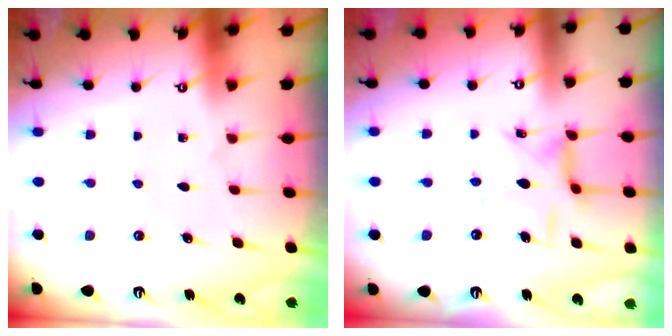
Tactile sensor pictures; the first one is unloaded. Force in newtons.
{"total": 7.8, "press": 7.8, "slide": 0.5}